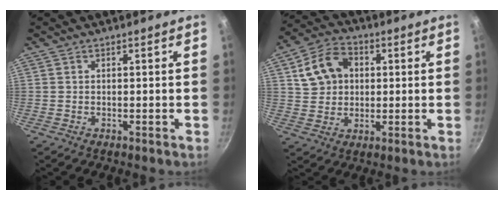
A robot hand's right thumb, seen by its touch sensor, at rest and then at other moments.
{"total": 10.5, "force": [2.5, 8.4, 5.9], "torque": [-0.086, 0.013, 0.042]}